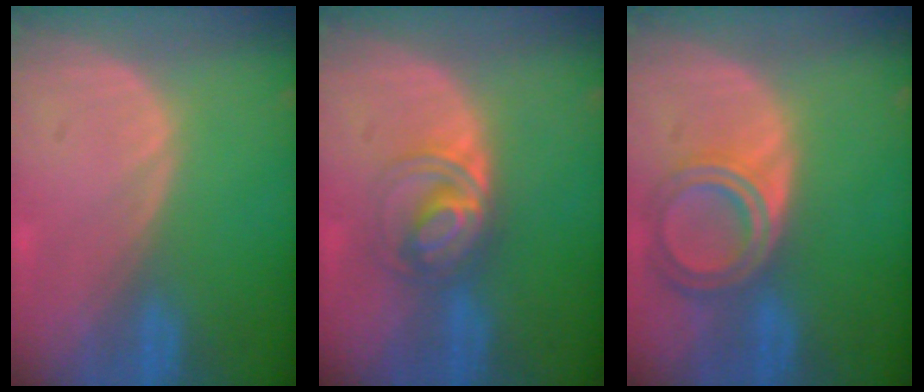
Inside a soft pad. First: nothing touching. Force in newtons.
{"total": 6.0, "press": 5.6, "slide": 2.3}
{"total": 6.5, "press": 5.8, "slide": 2.9}